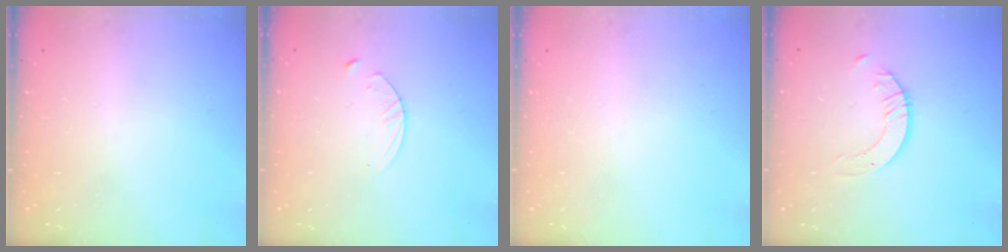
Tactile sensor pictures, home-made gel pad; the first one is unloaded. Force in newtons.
{"total": 3.1, "press": 3.1, "slide": 0.3}
{"total": 0.0}
{"total": 2.1, "press": 2.1, "slide": 0.2}